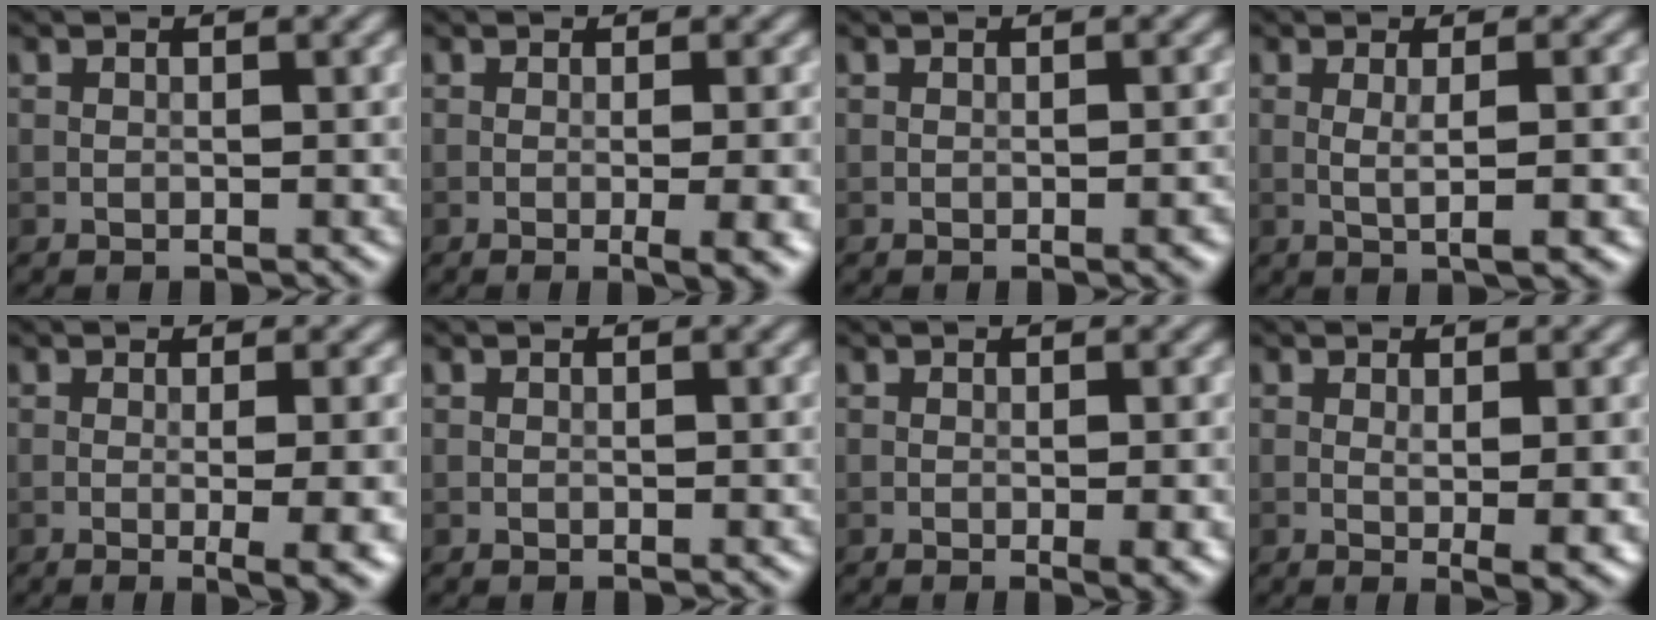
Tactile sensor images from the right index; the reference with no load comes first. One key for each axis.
{"total": 5.9, "fx": -1.1, "fy": 1.9, "fz": 5.4, "tx": -0.056, "ty": -0.009, "tz": -0.006}
{"total": 1.4, "fx": -0.5, "fy": 0.3, "fz": 1.3, "tx": -0.016, "ty": -0.001, "tz": -0.007}
{"total": 3.4, "fx": -0.2, "fy": 0.7, "fz": 3.3, "tx": -0.052, "ty": 0.000, "tz": -0.002}
{"total": 6.5, "fx": -1.0, "fy": 1.9, "fz": 6.2, "tx": -0.073, "ty": -0.011, "tz": -0.003}
{"total": 0.0}
{"total": 2.5, "fx": -0.5, "fy": 0.5, "fz": 2.4, "tx": -0.030, "ty": -0.004, "tz": -0.007}
{"total": 3.5, "fx": -0.1, "fy": 0.6, "fz": 3.4, "tx": -0.050, "ty": -0.007, "tz": 0.003}